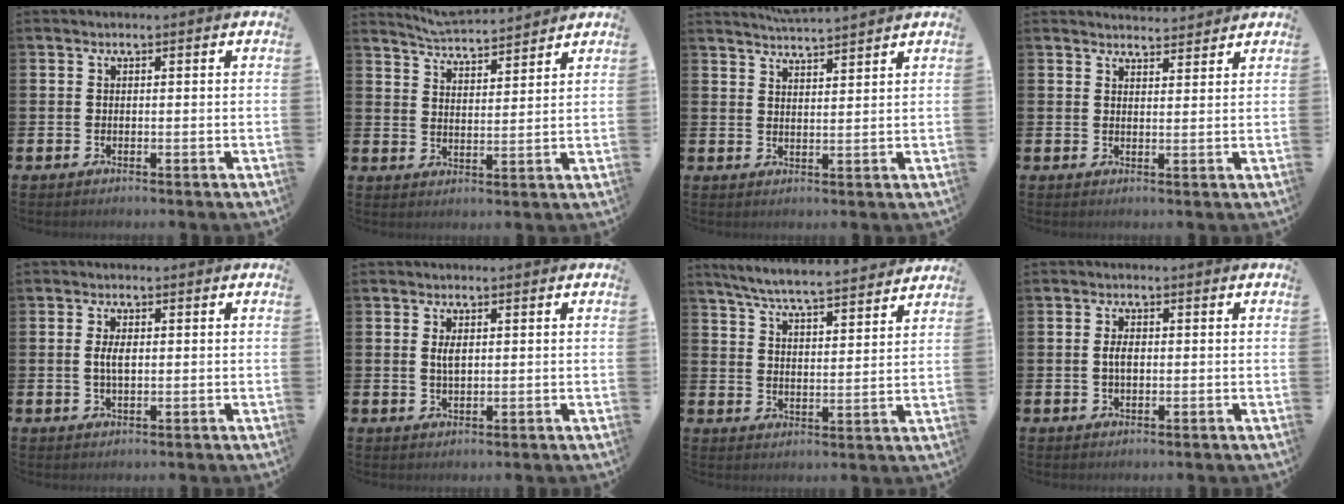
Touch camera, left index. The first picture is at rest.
{"total": 4.9, "force": [4.9, -0.1, 0.1], "torque": [-0.020, -0.035, 0.088]}
{"total": 4.0, "force": [3.9, -0.4, 0.1], "torque": [-0.007, -0.022, 0.070]}
{"total": 3.1, "force": [3.1, 0.3, -0.2], "torque": [0.011, -0.022, 0.053]}
{"total": 2.7, "force": [0.3, 1.2, 2.4], "torque": [-0.040, 0.003, 0.001]}
{"total": 2.0, "force": [0.7, 0.9, 1.7], "torque": [-0.027, 0.000, 0.008]}
{"total": 6.6, "force": [6.3, 0.2, 1.8], "torque": [-0.060, -0.040, 0.111]}
{"total": 2.2, "force": [0.1, 1.1, 1.9], "torque": [-0.038, 0.005, 0.001]}